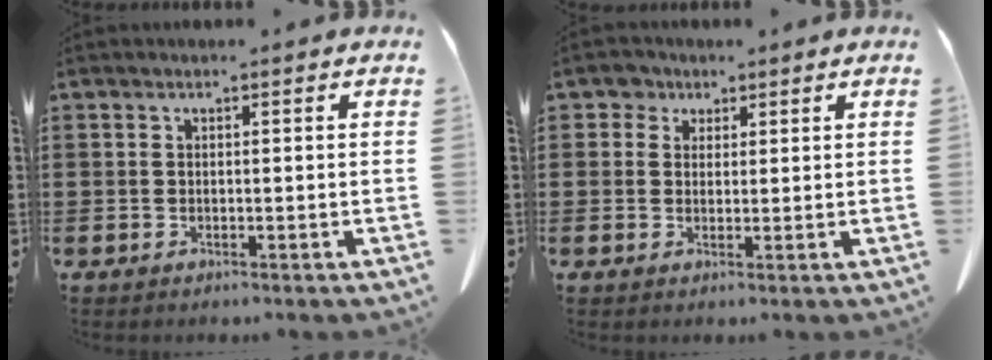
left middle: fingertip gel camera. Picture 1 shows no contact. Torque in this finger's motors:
{"motor_torque": [0.03, -0.05, 0.01, 0.00]}